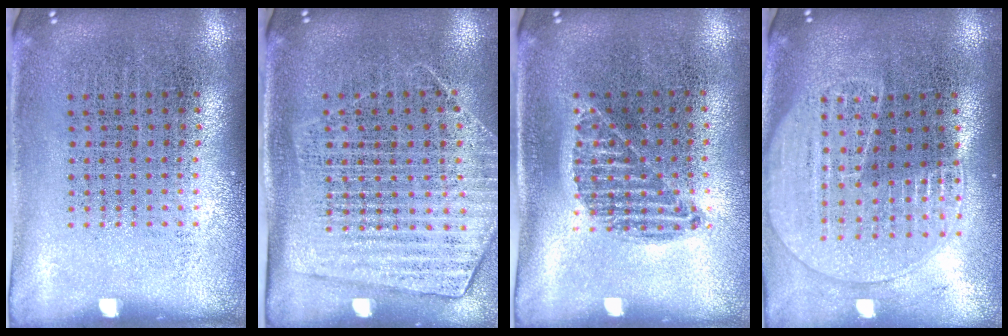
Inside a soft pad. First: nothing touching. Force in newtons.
{"total": 1.7, "press": 1.5, "slide": 0.8}
{"total": 0.9, "press": 0.8, "slide": 0.4}
{"total": 1.8, "press": 1.7, "slide": 0.7}